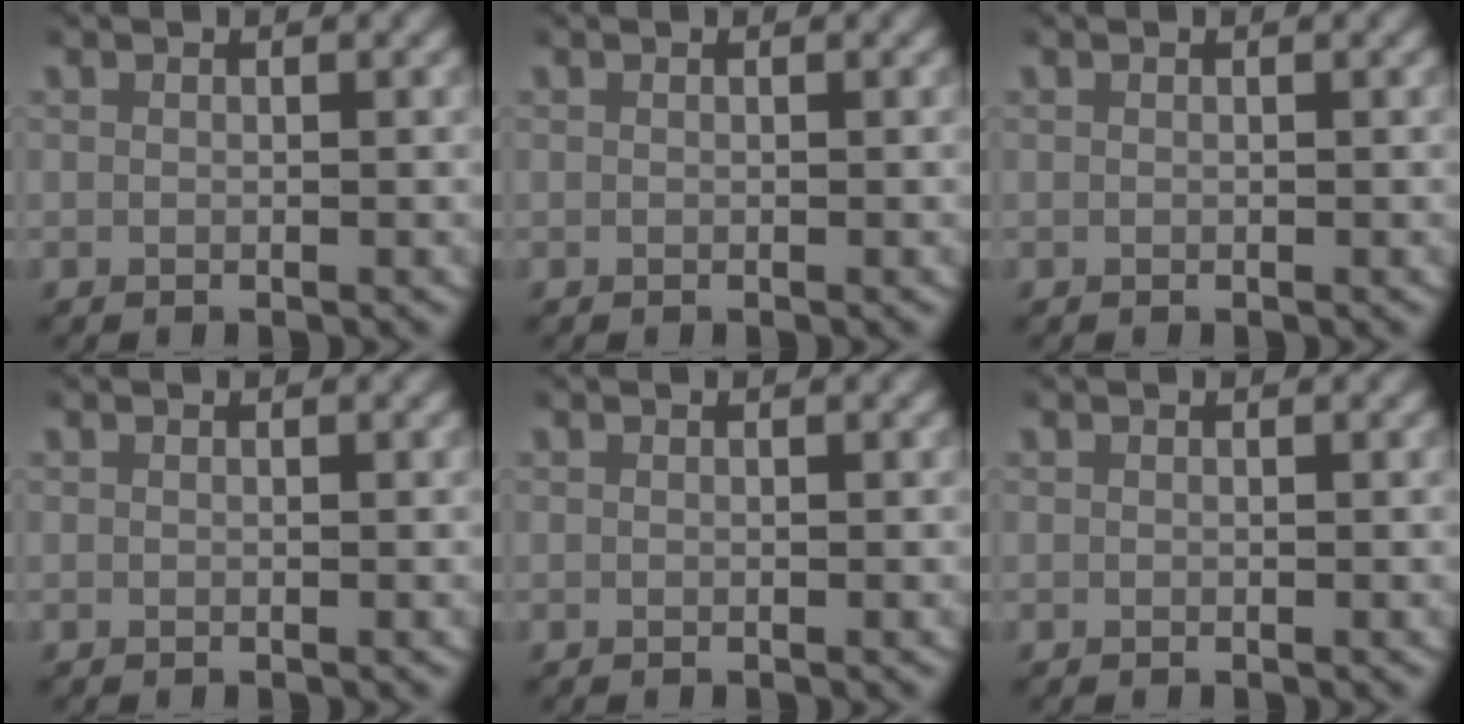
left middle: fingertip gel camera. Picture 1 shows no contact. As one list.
[{"total": 0.0}, {"total": 0.0}, {"total": 0.0}, {"total": 0.0}, {"total": 0.0}]